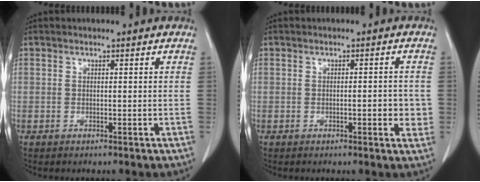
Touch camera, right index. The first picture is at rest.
{"total": 3.2, "force": [-0.5, 1.0, 3.0], "torque": [-0.039, 0.000, -0.006]}